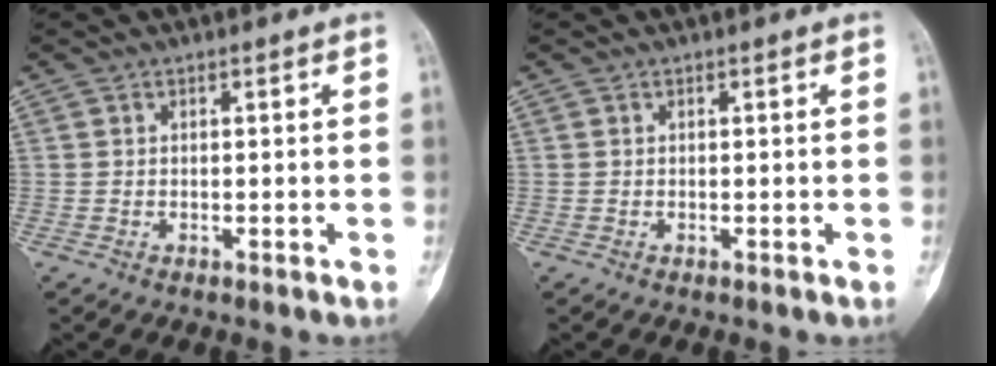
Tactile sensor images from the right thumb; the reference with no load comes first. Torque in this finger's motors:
{"motor_torque": [2.14, 1.82, 0.07, -0.01, 0.02]}